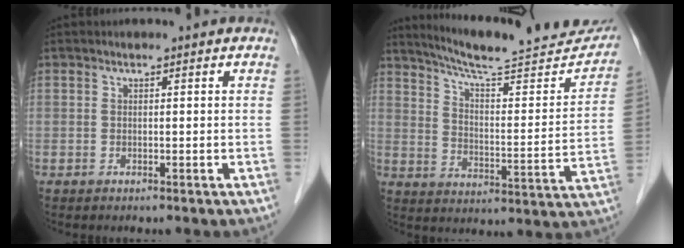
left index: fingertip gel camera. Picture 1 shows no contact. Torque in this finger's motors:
{"motor_torque": [0.07, -0.20, 0.13, 0.05]}